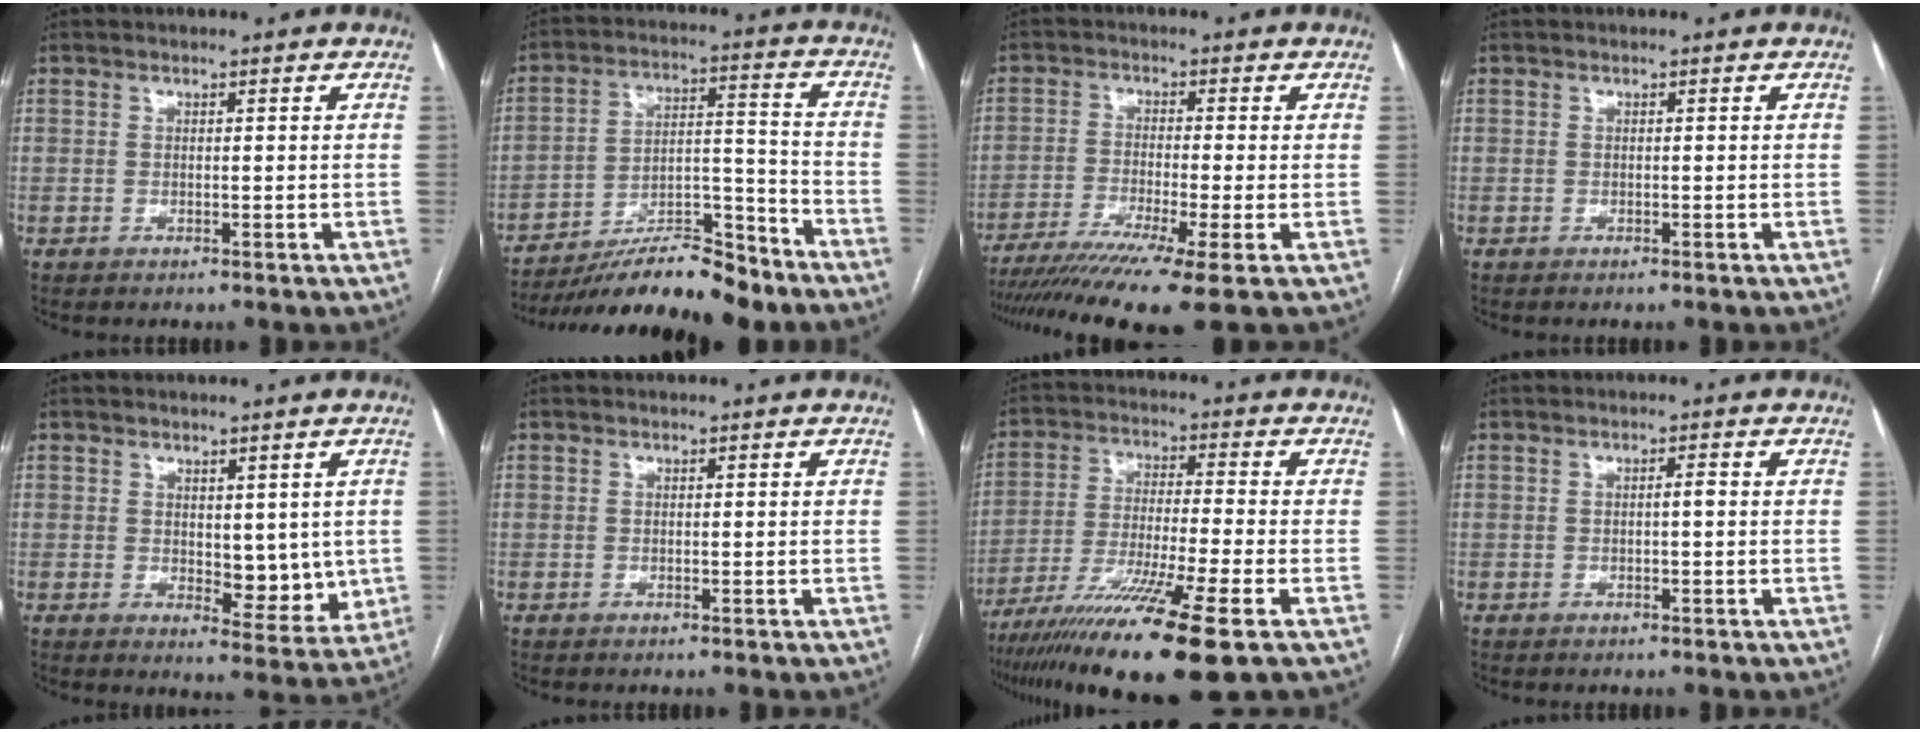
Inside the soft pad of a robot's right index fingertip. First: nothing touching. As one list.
[{"total": 16.0, "force": [-13.8, 2.9, 7.6], "torque": [-0.125, 0.025, -0.233]}, {"total": 12.8, "force": [-9.2, -1.2, 8.8], "torque": [-0.148, -0.032, -0.146]}, {"total": 0.0}, {"total": 6.8, "force": [0.7, 3.7, 5.7], "torque": [-0.057, -0.014, 0.021]}, {"total": 0.0}, {"total": 16.6, "force": [-10.4, -0.5, 13.0], "torque": [-0.231, -0.047, -0.179]}, {"total": 1.0, "force": [-0.1, 0.1, 1.0], "torque": [-0.017, 0.002, 0.000]}]